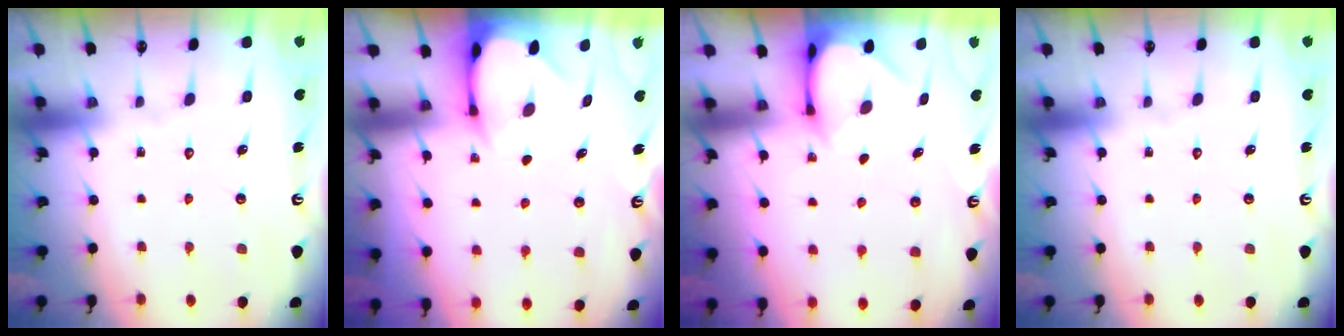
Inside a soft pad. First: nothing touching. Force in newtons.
{"total": 2.7, "press": 2.7, "slide": 0.4}
{"total": 3.0, "press": 3.0, "slide": 0.3}
{"total": 0.0}